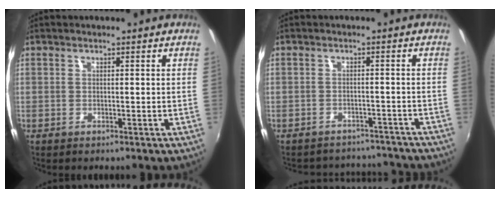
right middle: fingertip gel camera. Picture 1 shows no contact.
{"total": 10.6, "force": [-9.3, 4.6, 1.9], "torque": [-0.043, 0.033, -0.109]}